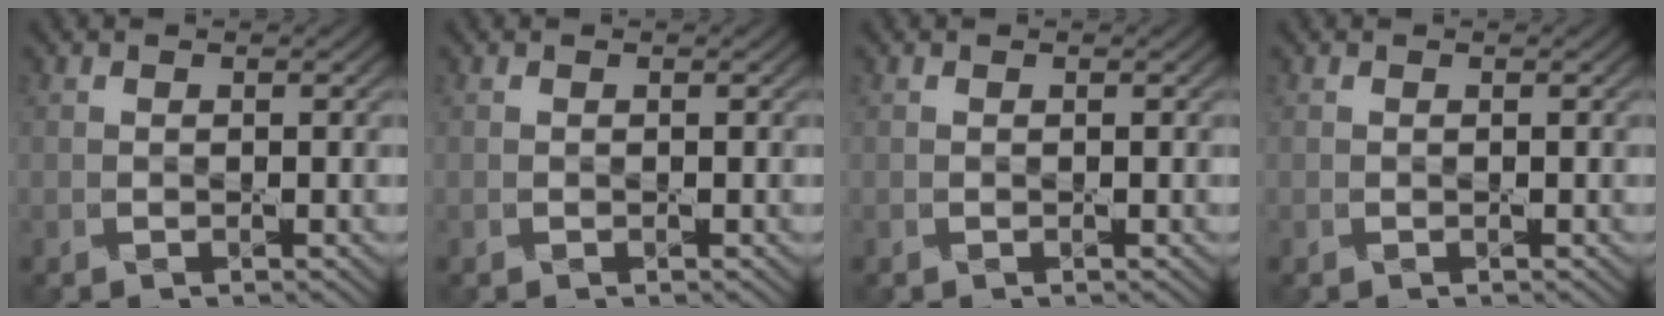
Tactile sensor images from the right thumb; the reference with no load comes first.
{"total": 0.0}
{"total": 0.0}
{"total": 0.0}